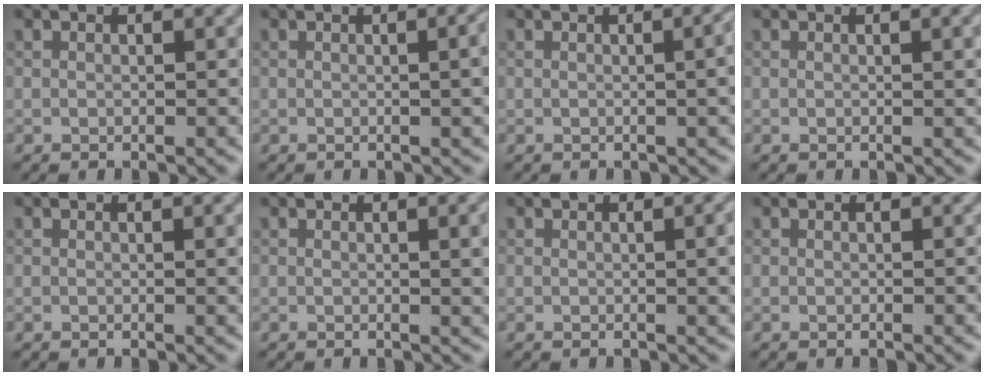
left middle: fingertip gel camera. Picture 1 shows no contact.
{"total": 4.2, "force": [0.2, 1.8, 3.8], "torque": [-0.024, 0.010, 0.002]}
{"total": 4.6, "force": [0.2, 2.1, 4.1], "torque": [-0.018, 0.012, 0.002]}
{"total": 2.0, "force": [0.4, 0.6, 1.9], "torque": [-0.019, 0.004, 0.004]}
{"total": 1.6, "force": [0.3, 0.5, 1.5], "torque": [-0.017, 0.003, 0.003]}
{"total": 3.9, "force": [0.5, 1.4, 3.7], "torque": [-0.036, 0.008, 0.004]}
{"total": 3.4, "force": [0.2, 1.1, 3.2], "torque": [-0.032, 0.007, 0.000]}
{"total": 0.0}